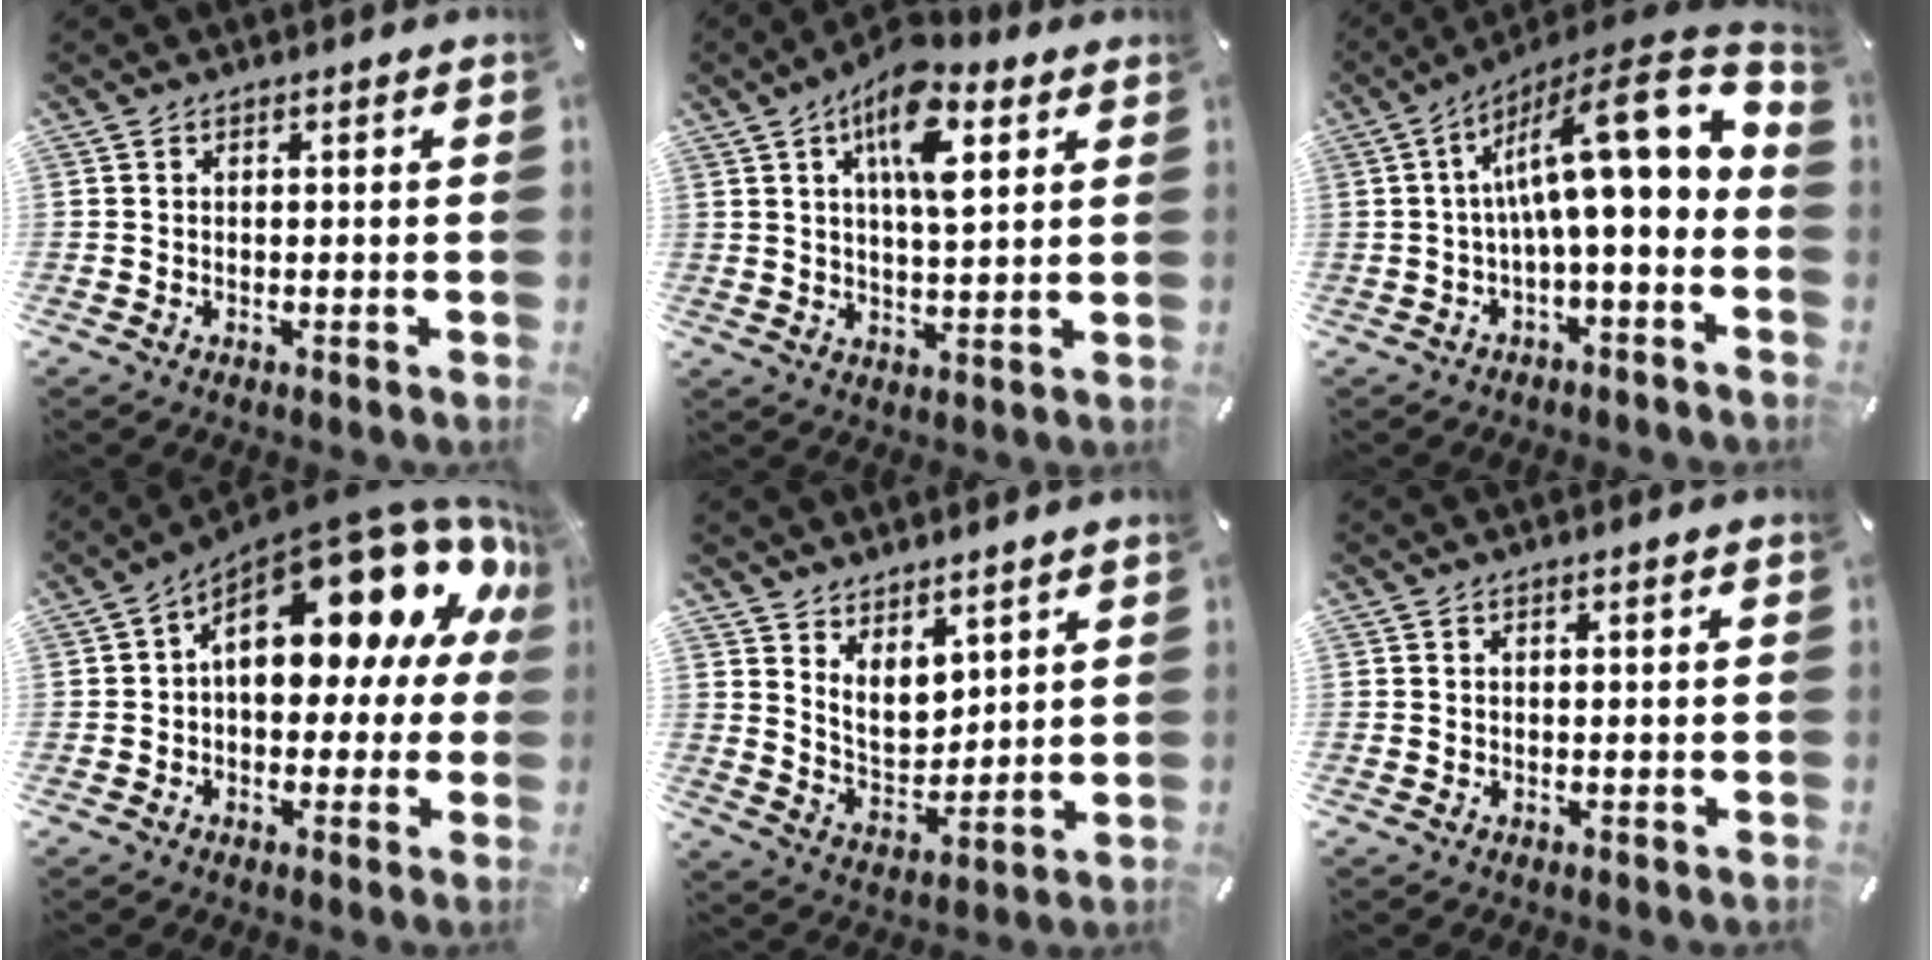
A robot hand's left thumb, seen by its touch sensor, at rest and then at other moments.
{"total": 11.8, "force": [5.7, 4.8, 9.1], "torque": [-0.154, -0.008, 0.098]}
{"total": 20.3, "force": [4.1, 5.7, 19.0], "torque": [-0.293, -0.034, 0.062]}
{"total": 22.5, "force": [8.5, 11.3, 17.5], "torque": [-0.240, -0.069, 0.144]}
{"total": 7.2, "force": [5.0, 4.6, 2.3], "torque": [-0.046, -0.038, 0.096]}
{"total": 0.7, "force": [0.3, 0.0, 0.7], "torque": [-0.012, -0.001, 0.004]}